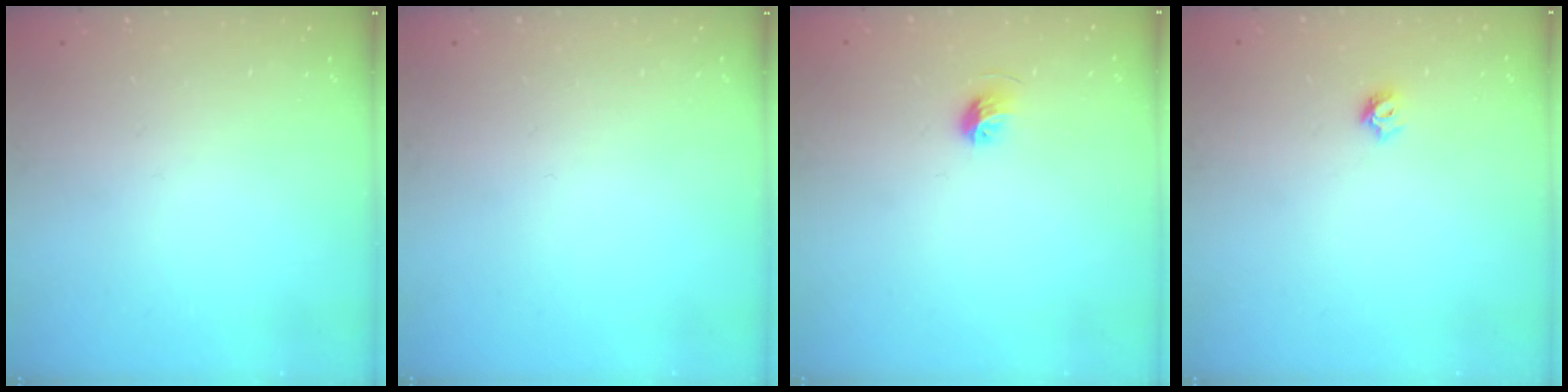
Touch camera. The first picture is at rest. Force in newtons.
{"total": 0.0}
{"total": 5.4, "press": 5.2, "slide": 1.2}
{"total": 4.8, "press": 4.8, "slide": 0.6}